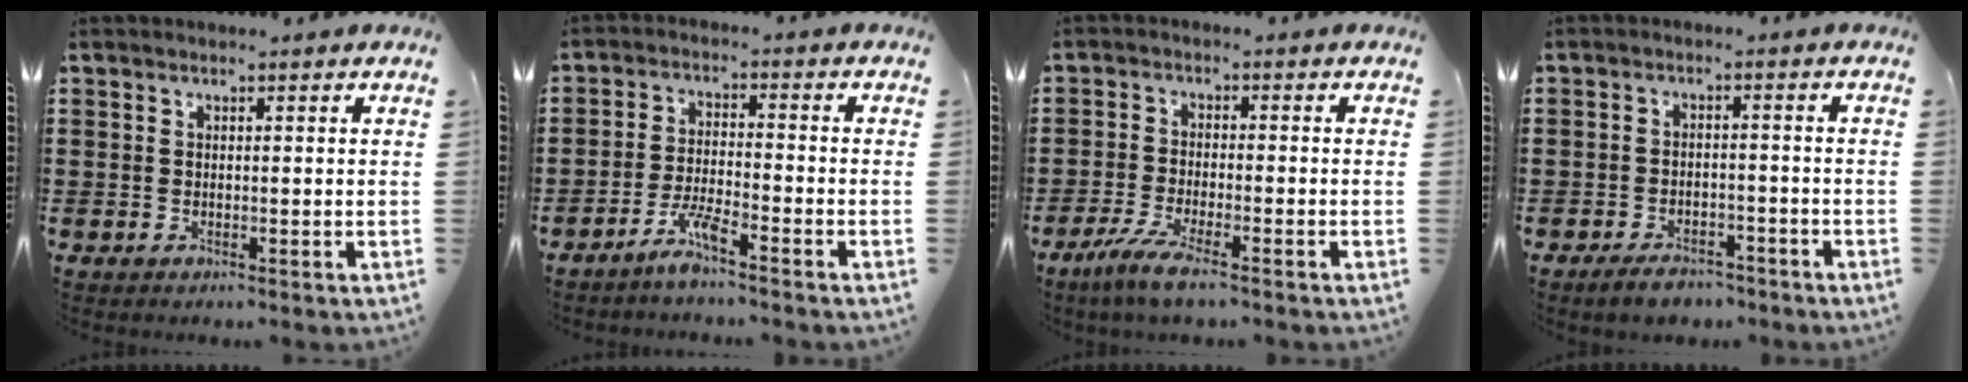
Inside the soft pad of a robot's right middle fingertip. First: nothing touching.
{"total": 4.4, "force": [-3.5, 0.2, 2.6], "torque": [-0.060, -0.001, -0.069]}
{"total": 5.0, "force": [-3.9, 0.3, 3.2], "torque": [-0.079, -0.020, -0.078]}
{"total": 3.5, "force": [-3.2, 1.1, 1.0], "torque": [-0.024, 0.004, -0.065]}